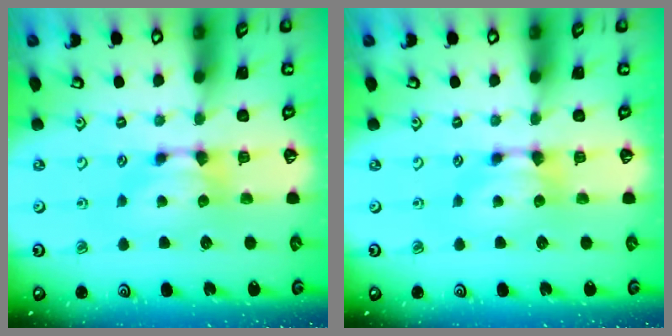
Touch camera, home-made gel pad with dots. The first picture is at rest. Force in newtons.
{"total": 0.0}